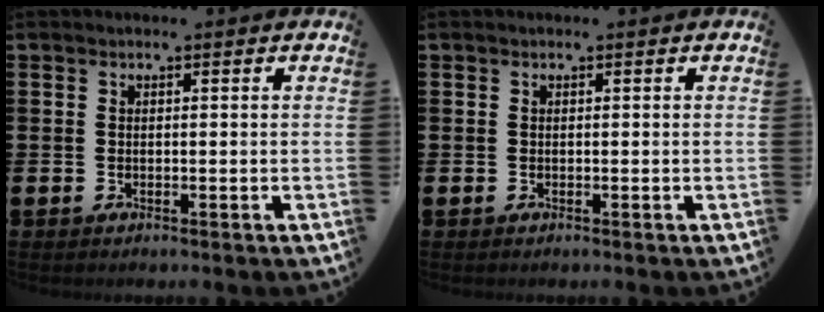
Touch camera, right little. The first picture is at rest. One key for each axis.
{"total": 0.0}